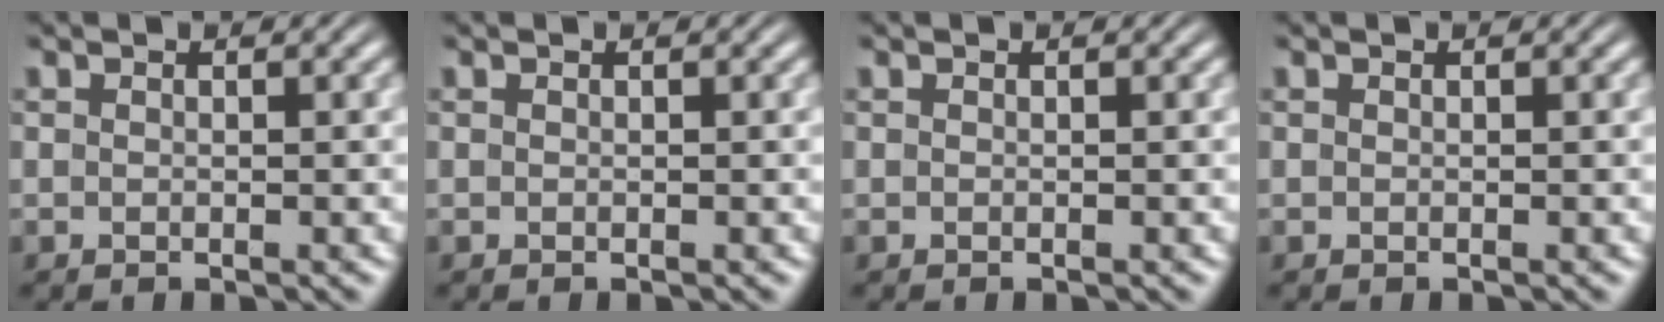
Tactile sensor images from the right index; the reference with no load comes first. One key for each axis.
{"total": 0.0}
{"total": 0.0}
{"total": 0.0}